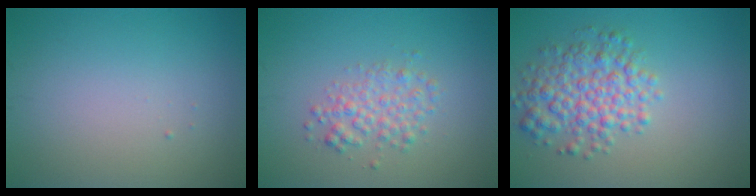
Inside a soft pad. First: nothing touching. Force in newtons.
{"total": 2.6, "press": 2.6, "slide": 0.0}
{"total": 4.9, "press": 4.9, "slide": 0.1}